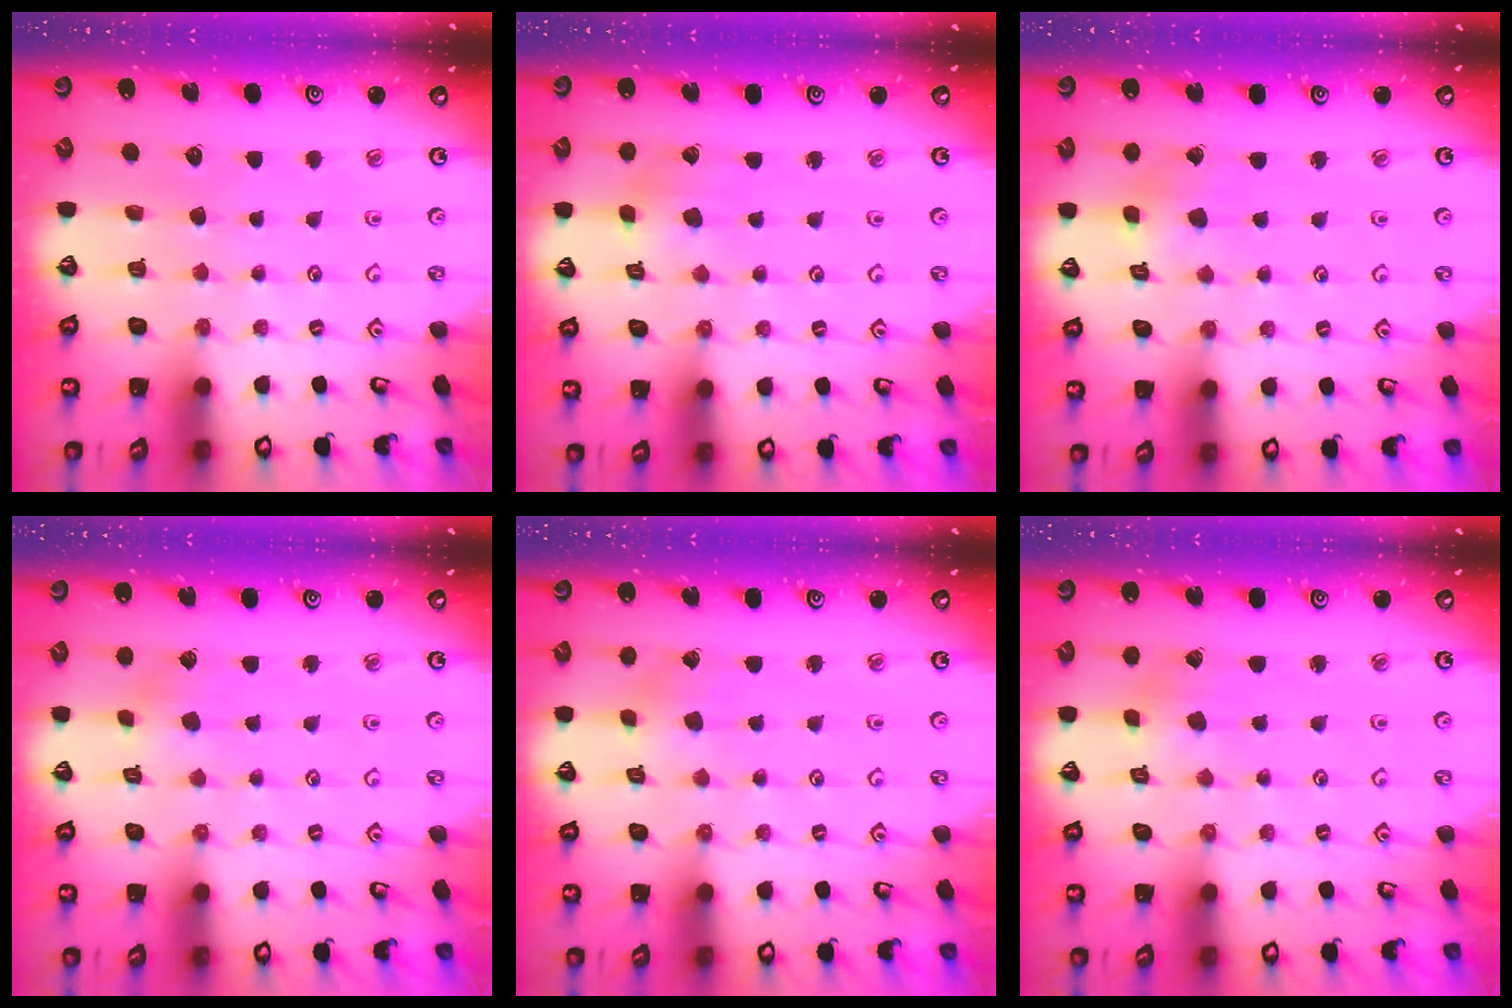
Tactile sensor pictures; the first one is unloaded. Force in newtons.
{"total": 2.2, "press": 2.2, "slide": 0.4}
{"total": 2.6, "press": 2.5, "slide": 0.3}
{"total": 2.5, "press": 2.4, "slide": 0.7}
{"total": 2.0, "press": 2.0, "slide": 0.1}
{"total": 0.9, "press": 0.9, "slide": 0.2}